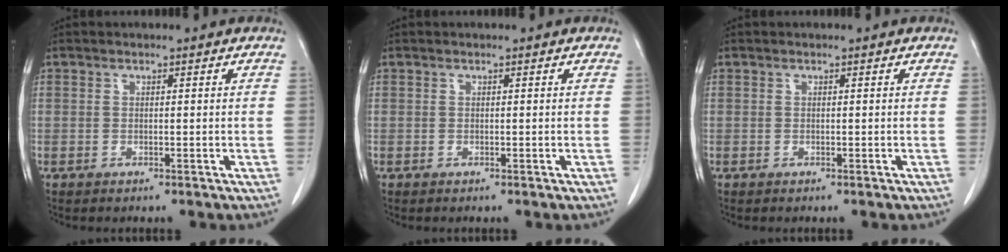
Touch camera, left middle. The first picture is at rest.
{"total": 0.0}
{"total": 0.0}